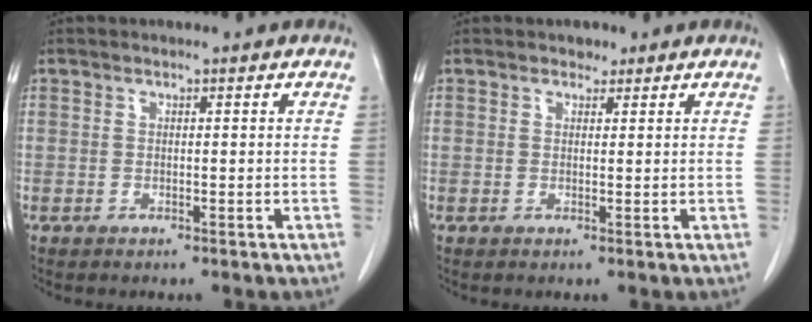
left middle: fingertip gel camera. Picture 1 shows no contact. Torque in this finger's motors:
{"motor_torque": [0.10, -0.07, -0.07, 0.00]}